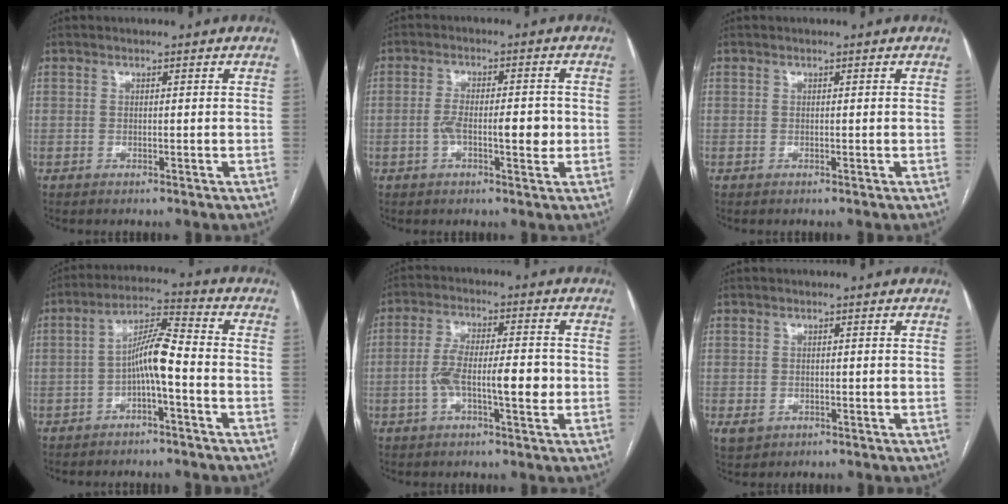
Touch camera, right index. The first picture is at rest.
{"total": 6.2, "force": [-1.0, 1.9, 5.8], "torque": [-0.104, 0.008, -0.016]}
{"total": 0.0}
{"total": 6.9, "force": [-1.9, 0.8, 6.6], "torque": [-0.122, 0.026, -0.035]}
{"total": 9.0, "force": [-1.6, 2.2, 8.6], "torque": [-0.158, 0.015, -0.027]}
{"total": 2.1, "force": [-0.5, 1.8, 0.8], "torque": [-0.016, -0.001, 0.005]}